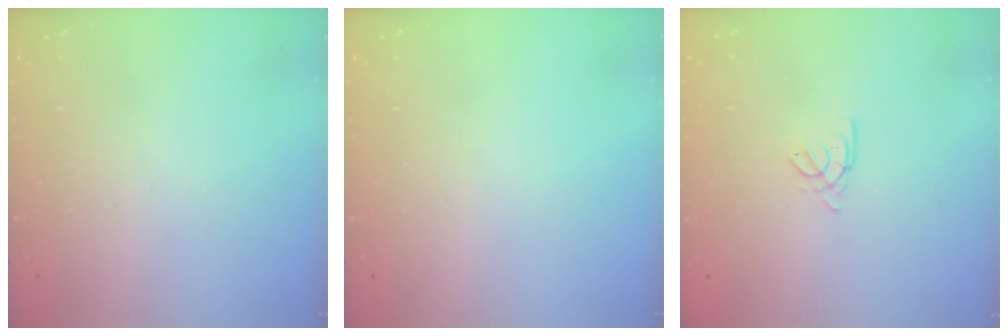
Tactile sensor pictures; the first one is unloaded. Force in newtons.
{"total": 0.0}
{"total": 2.0, "press": 2.0, "slide": 0.4}